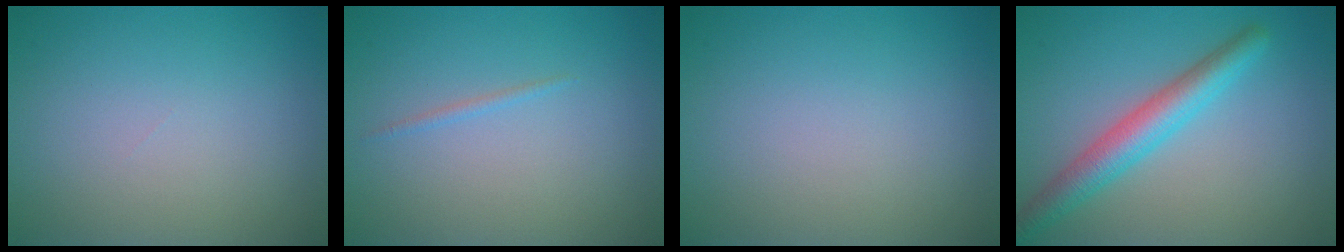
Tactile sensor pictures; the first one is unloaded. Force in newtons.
{"total": 0.6, "press": 0.6, "slide": 0.1}
{"total": 0.0}
{"total": 4.3, "press": 4.3, "slide": 0.1}